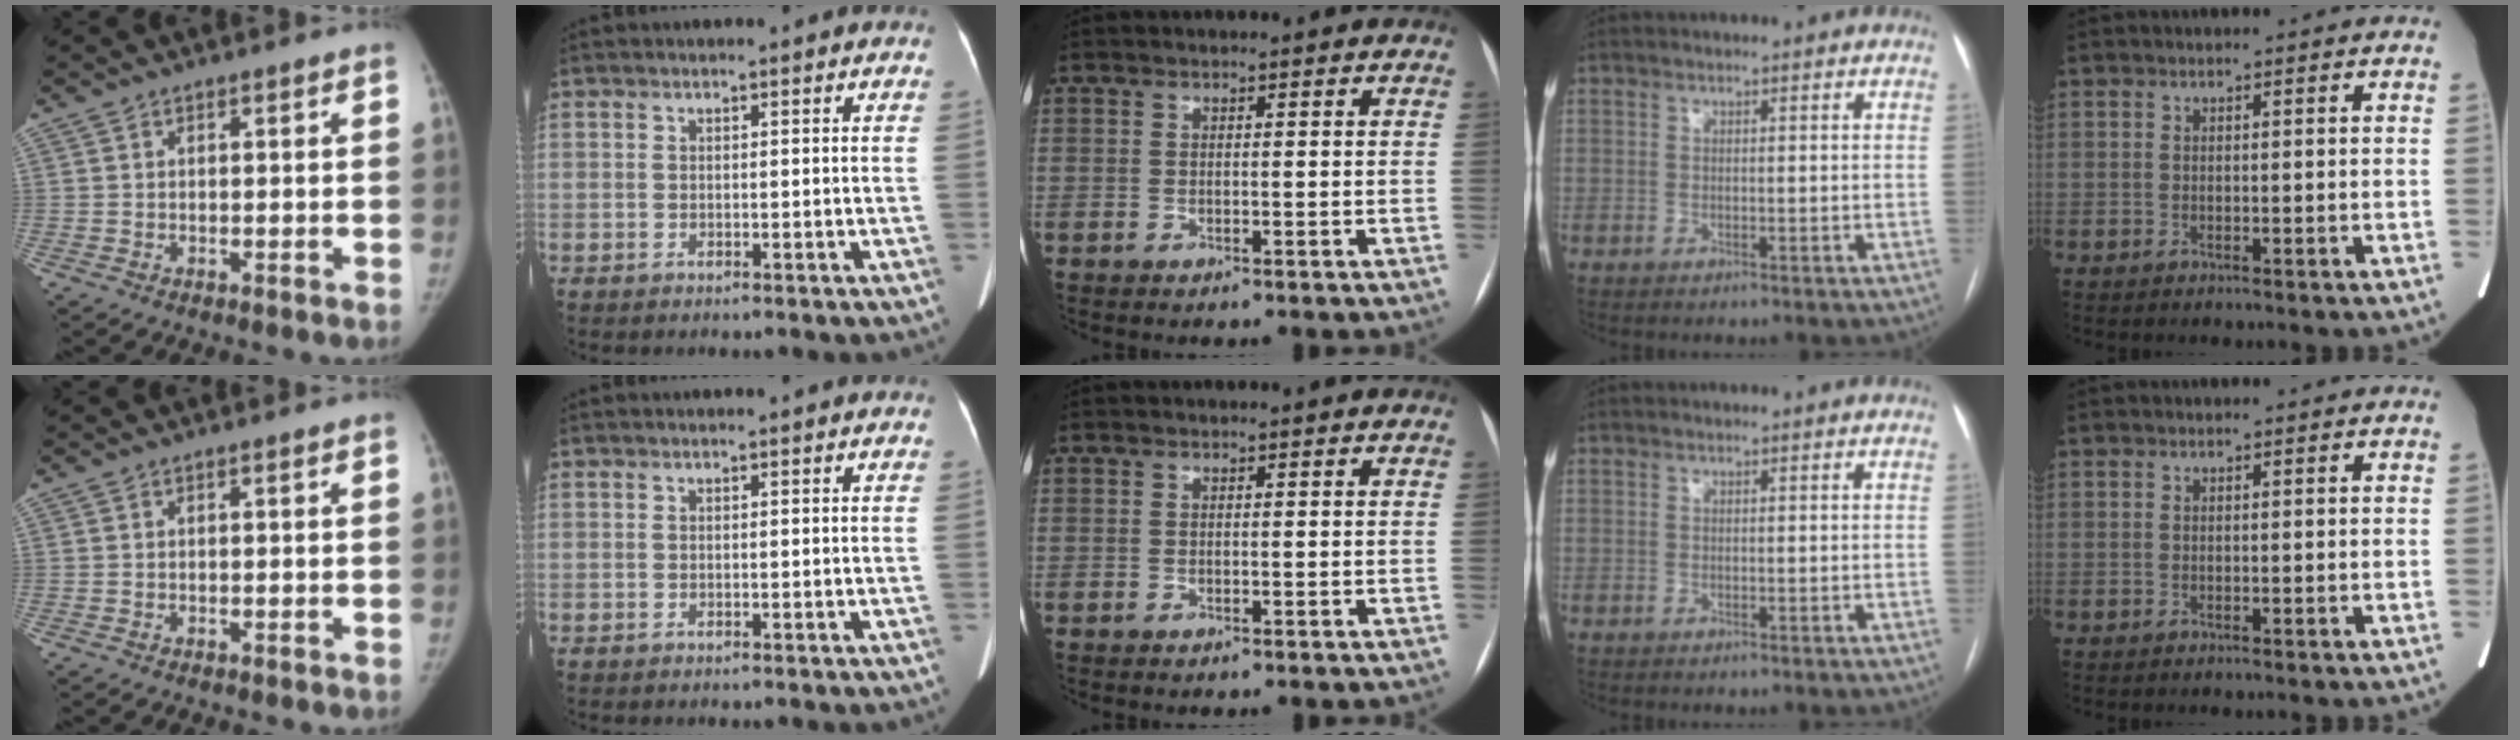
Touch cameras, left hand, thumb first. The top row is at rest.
{}